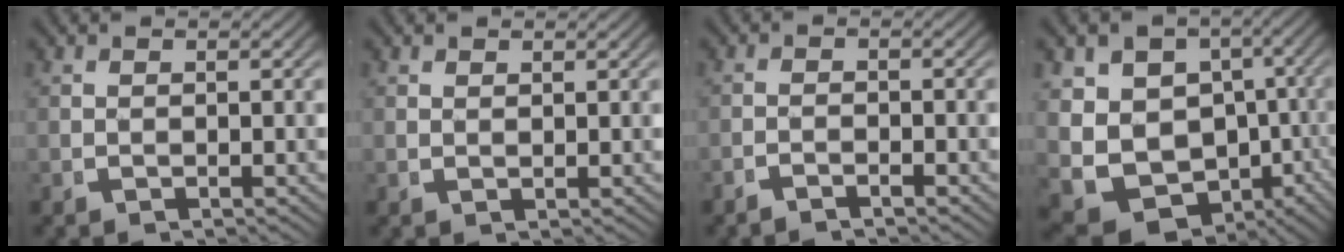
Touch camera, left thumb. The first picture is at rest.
{"total": 0.8, "force": [0.8, -0.1, 0.0], "torque": [-0.001, -0.003, 0.020]}
{"total": 1.3, "force": [-1.3, 0.2, 0.2], "torque": [0.000, -0.002, -0.029]}
{"total": 16.8, "force": [-4.8, 13.2, 9.2], "torque": [-0.212, -0.100, -0.049]}